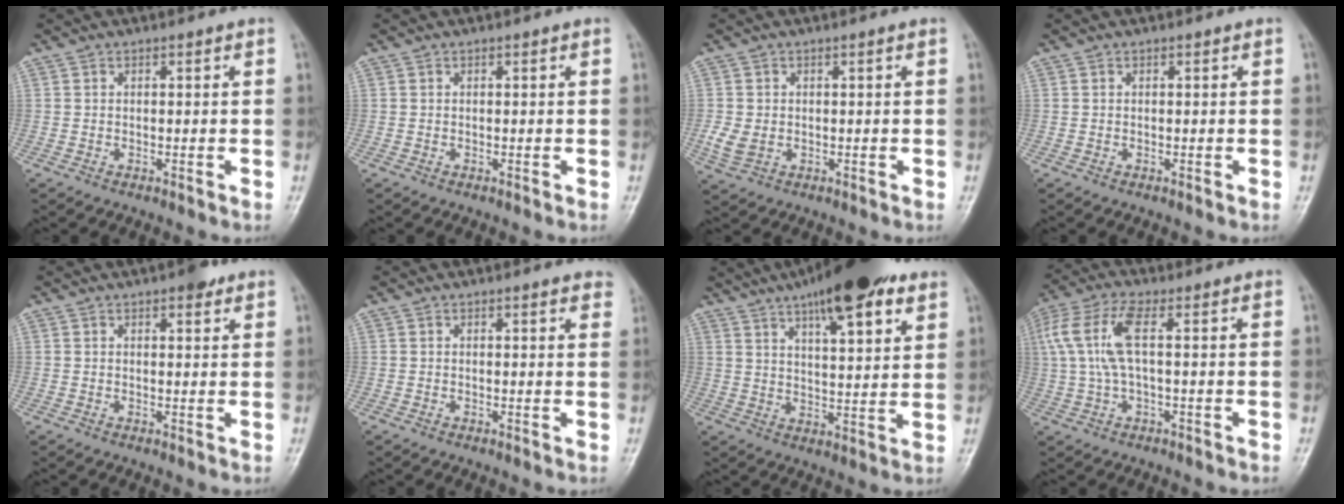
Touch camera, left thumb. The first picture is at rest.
{"total": 0.0}
{"total": 3.5, "force": [-0.3, 2.6, 2.3], "torque": [-0.052, 0.004, 0.001]}
{"total": 0.0}
{"total": 3.0, "force": [1.9, 1.1, 2.0], "torque": [-0.019, -0.006, 0.022]}
{"total": 2.8, "force": [2.2, 0.8, 1.5], "torque": [-0.006, -0.002, 0.016]}
{"total": 17.1, "force": [10.4, 4.9, 12.6], "torque": [-0.168, -0.031, 0.159]}
{"total": 9.4, "force": [1.5, 3.2, 8.7], "torque": [-0.225, 0.028, 0.029]}